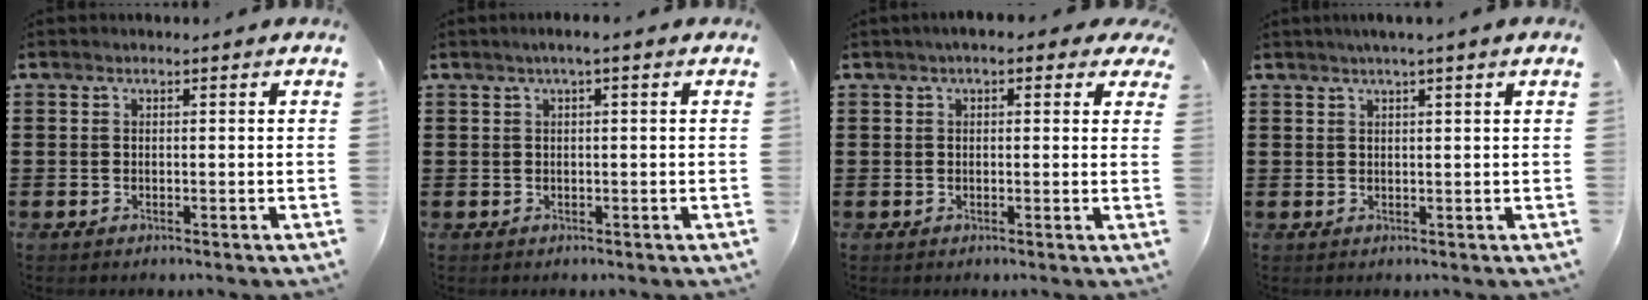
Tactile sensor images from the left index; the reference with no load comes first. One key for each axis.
{"total": 1.3, "fx": 0.1, "fy": 0.1, "fz": 1.3, "tx": -0.020, "ty": -0.002, "tz": 0.003}
{"total": 2.3, "fx": 1.3, "fy": 1.1, "fz": 1.5, "tx": -0.035, "ty": 0.009, "tz": 0.021}
{"total": 1.6, "fx": 1.1, "fy": -0.4, "fz": 1.2, "tx": -0.022, "ty": 0.000, "tz": 0.020}